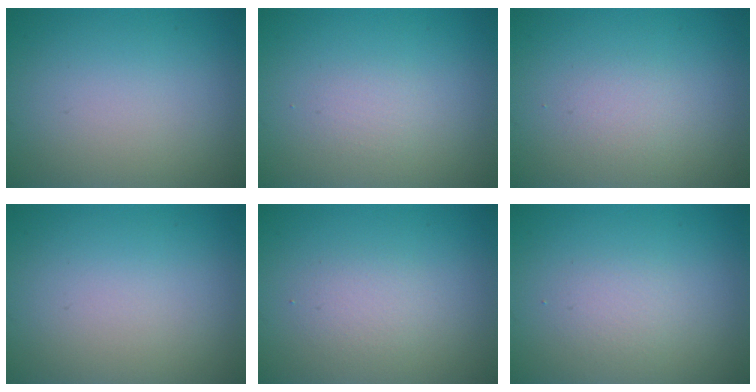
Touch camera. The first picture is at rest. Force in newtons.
{"total": 0.9, "press": 0.9, "slide": 0.0}
{"total": 1.3, "press": 1.3, "slide": 0.1}
{"total": 0.0}
{"total": 1.6, "press": 1.6, "slide": 0.3}
{"total": 1.3, "press": 1.3, "slide": 0.1}